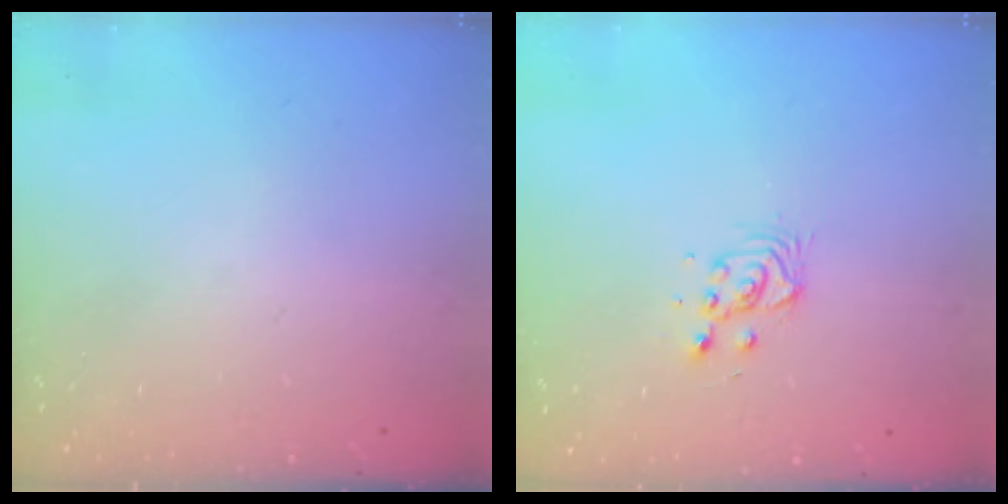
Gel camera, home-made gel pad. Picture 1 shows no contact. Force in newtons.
{"total": 3.4, "press": 3.4, "slide": 0.4}